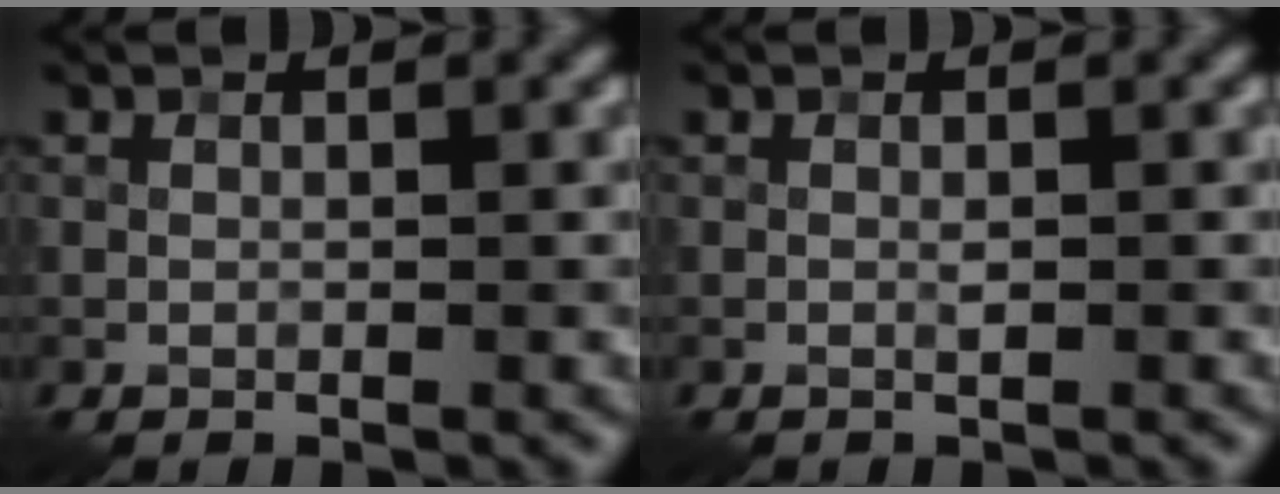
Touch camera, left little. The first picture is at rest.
{"total": 0.5, "force": [-0.4, 0.0, 0.4], "torque": [-0.008, 0.003, -0.007]}